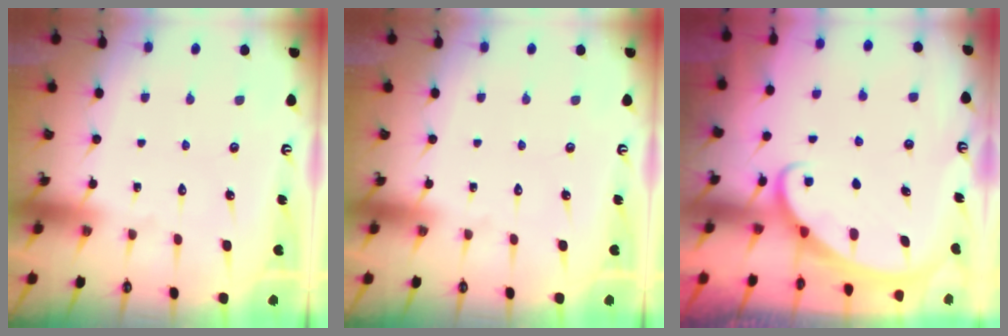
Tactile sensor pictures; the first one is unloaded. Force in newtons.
{"total": 0.0}
{"total": 2.2, "press": 2.2, "slide": 0.3}